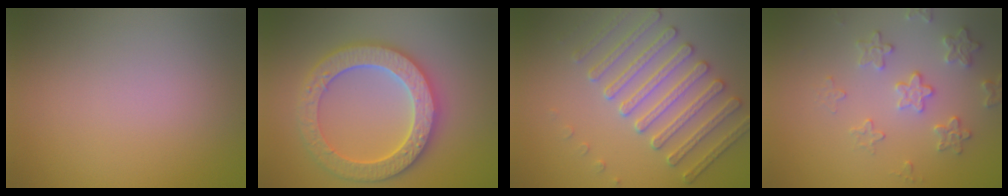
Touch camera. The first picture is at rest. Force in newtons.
{"total": 6.4, "press": 6.3, "slide": 1.4}
{"total": 4.5, "press": 4.5, "slide": 0.6}
{"total": 3.1, "press": 3.0, "slide": 0.6}